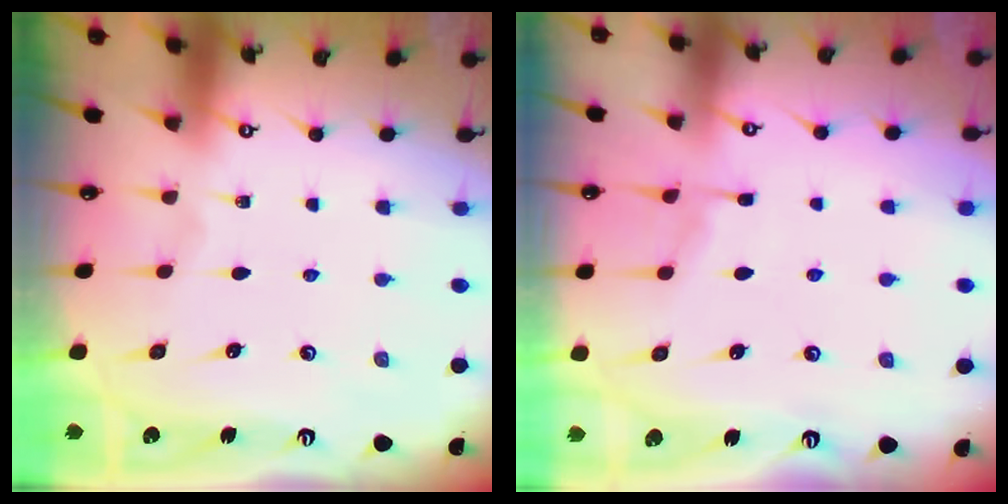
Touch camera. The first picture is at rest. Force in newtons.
{"total": 3.5, "press": 3.5, "slide": 0.6}